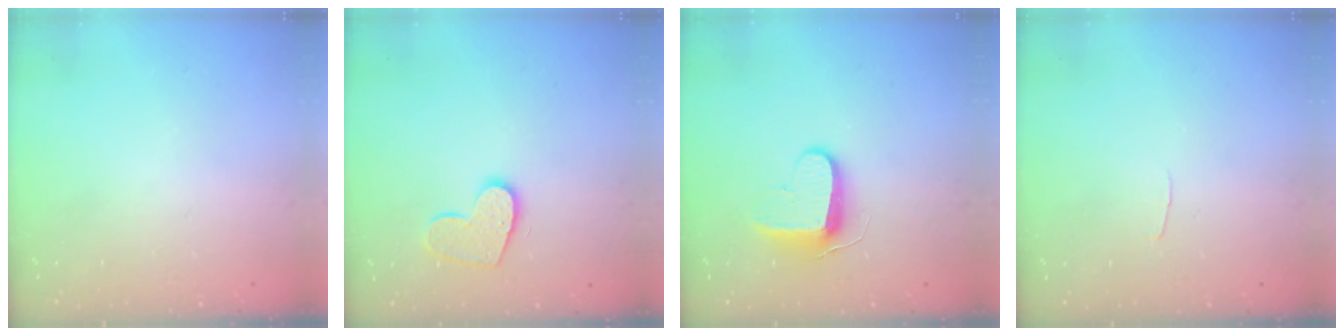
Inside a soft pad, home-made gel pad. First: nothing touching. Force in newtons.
{"total": 10.6, "press": 10.5, "slide": 0.8}
{"total": 8.9, "press": 8.8, "slide": 1.1}
{"total": 2.0, "press": 2.0, "slide": 0.2}